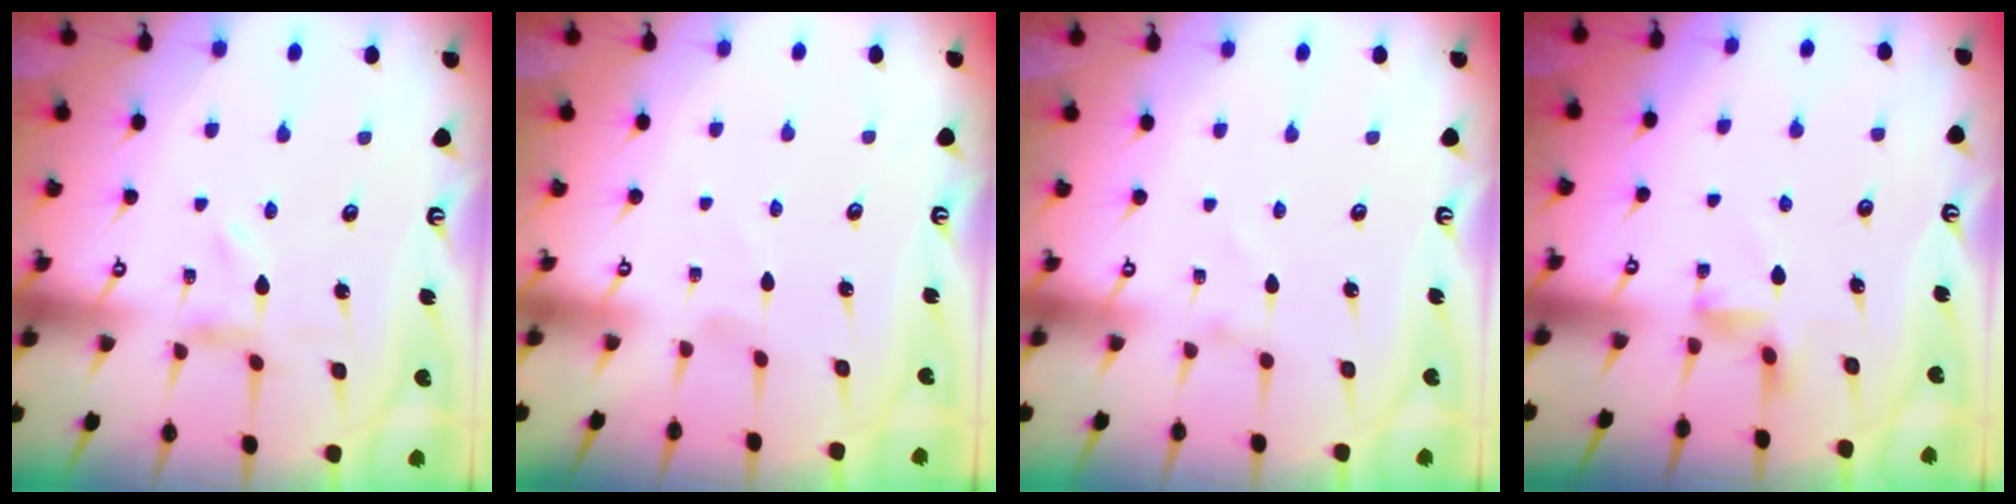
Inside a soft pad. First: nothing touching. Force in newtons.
{"total": 0.9, "press": 0.9, "slide": 0.1}
{"total": 1.2, "press": 1.2, "slide": 0.0}
{"total": 4.0, "press": 3.9, "slide": 0.6}